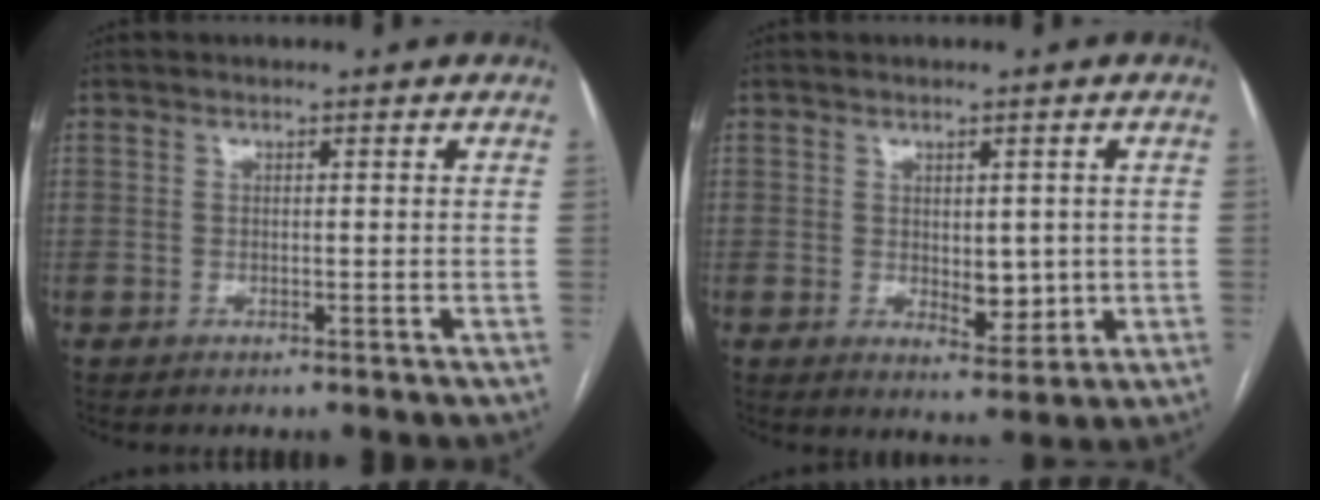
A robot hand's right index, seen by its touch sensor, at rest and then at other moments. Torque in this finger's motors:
{"motor_torque": [0.37, 0.44, 0.03, 0.04]}